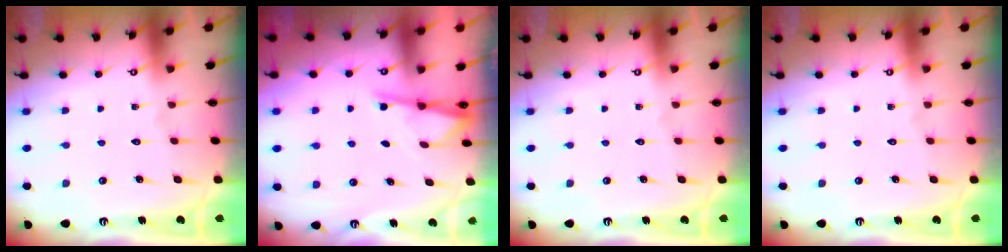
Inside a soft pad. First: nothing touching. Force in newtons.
{"total": 3.0, "press": 3.0, "slide": 0.3}
{"total": 0.0}
{"total": 0.0}